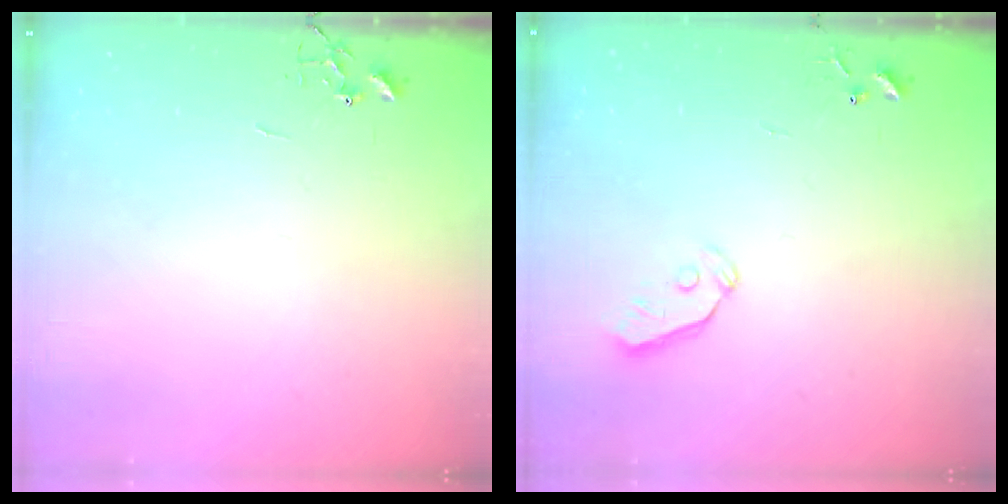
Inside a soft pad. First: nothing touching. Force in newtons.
{"total": 3.0, "press": 3.0, "slide": 0.3}